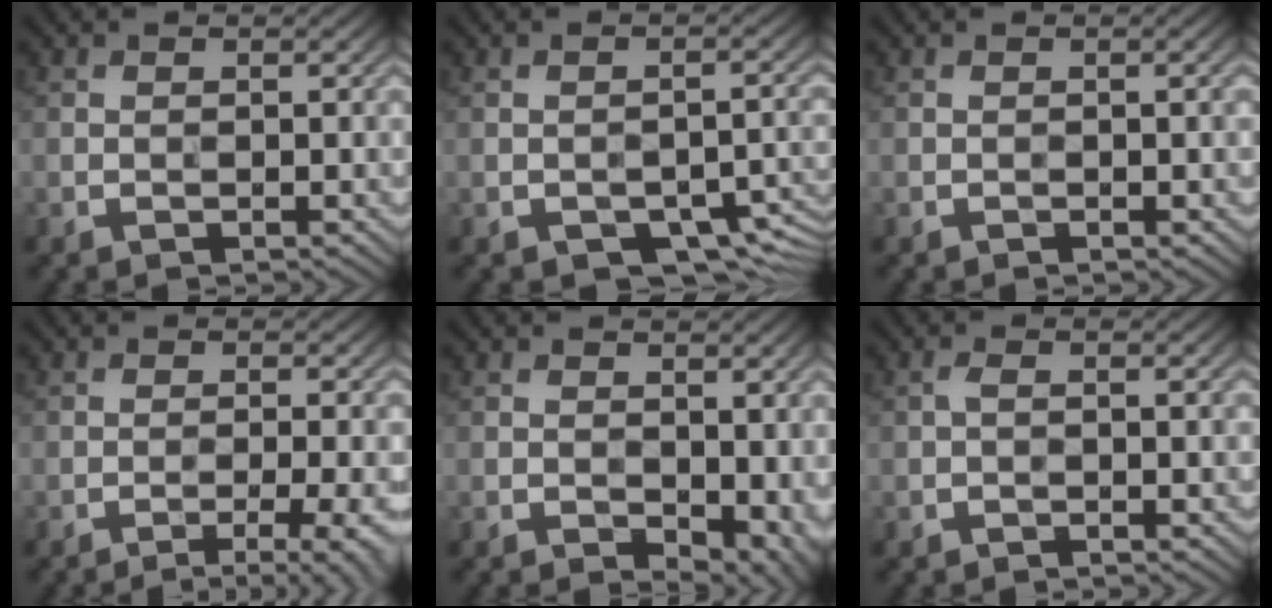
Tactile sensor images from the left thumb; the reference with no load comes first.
{"total": 6.2, "force": [-3.7, 3.0, 3.9], "torque": [-0.050, -0.002, -0.050]}
{"total": 0.6, "force": [-0.2, -0.1, 0.6], "torque": [-0.009, 0.005, -0.002]}
{"total": 5.4, "force": [-3.3, 1.1, 4.2], "torque": [-0.060, 0.009, -0.044]}
{"total": 5.1, "force": [-1.2, 2.9, 4.0], "torque": [-0.060, -0.013, -0.009]}
{"total": 0.9, "force": [-0.3, 0.1, 0.8], "torque": [-0.020, 0.007, -0.008]}